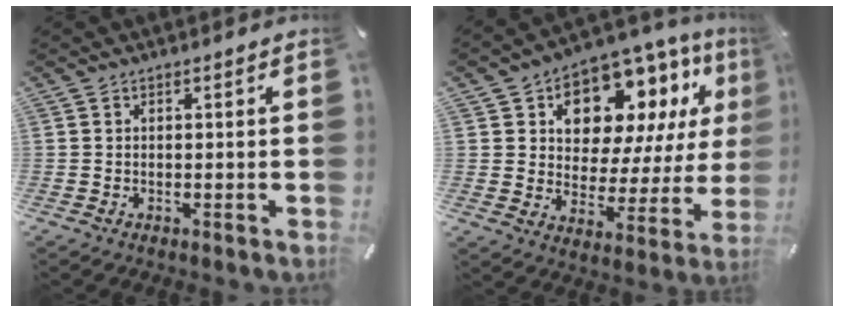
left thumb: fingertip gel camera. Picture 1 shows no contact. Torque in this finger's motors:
{"motor_torque": [2.53, 2.48, 2.01, -0.76, 0.18]}